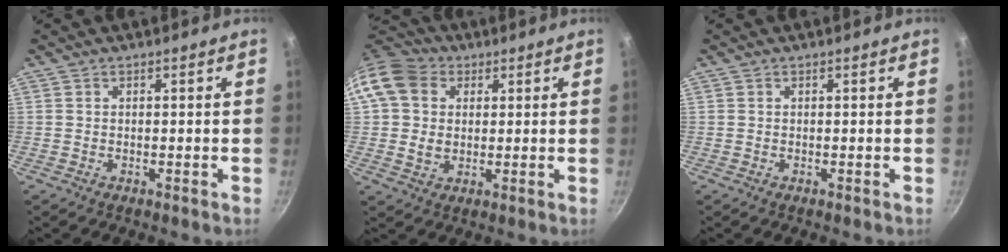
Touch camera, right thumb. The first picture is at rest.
{"total": 11.7, "force": [3.0, 9.4, 6.3], "torque": [-0.105, 0.005, 0.043]}
{"total": 0.0}